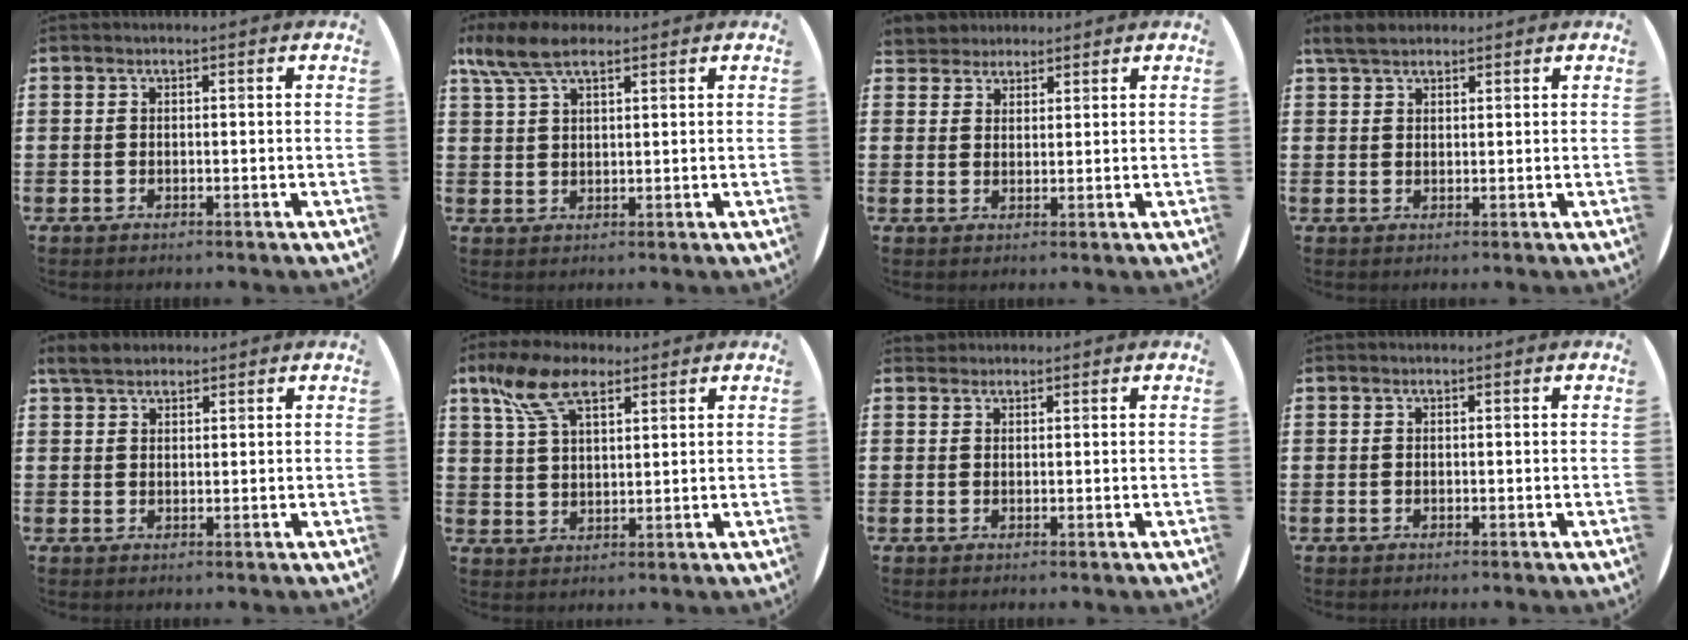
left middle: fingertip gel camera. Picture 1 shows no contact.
{"total": 6.1, "force": [4.2, 2.3, 3.8], "torque": [-0.085, 0.003, 0.078]}
{"total": 3.1, "force": [2.9, 1.2, -0.3], "torque": [-0.003, 0.002, 0.057]}
{"total": 2.9, "force": [2.4, 1.1, 1.2], "torque": [-0.020, 0.004, 0.044]}
{"total": 2.8, "force": [2.4, 1.1, 1.0], "torque": [-0.015, 0.004, 0.044]}
{"total": 8.2, "force": [5.2, 3.6, 5.2], "torque": [-0.115, 0.005, 0.095]}
{"total": 0.8, "force": [0.7, 0.2, -0.1], "torque": [0.002, 0.003, 0.015]}
{"total": 0.0}